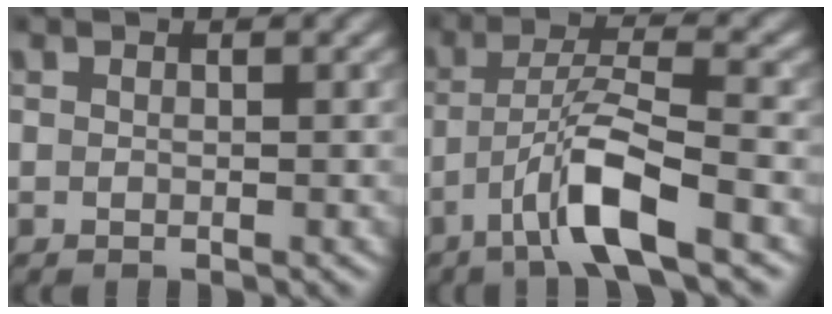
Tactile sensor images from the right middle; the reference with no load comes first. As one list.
[{"total": 6.5, "force": [-3.5, 1.1, 5.4], "torque": [-0.101, 0.008, -0.069]}]